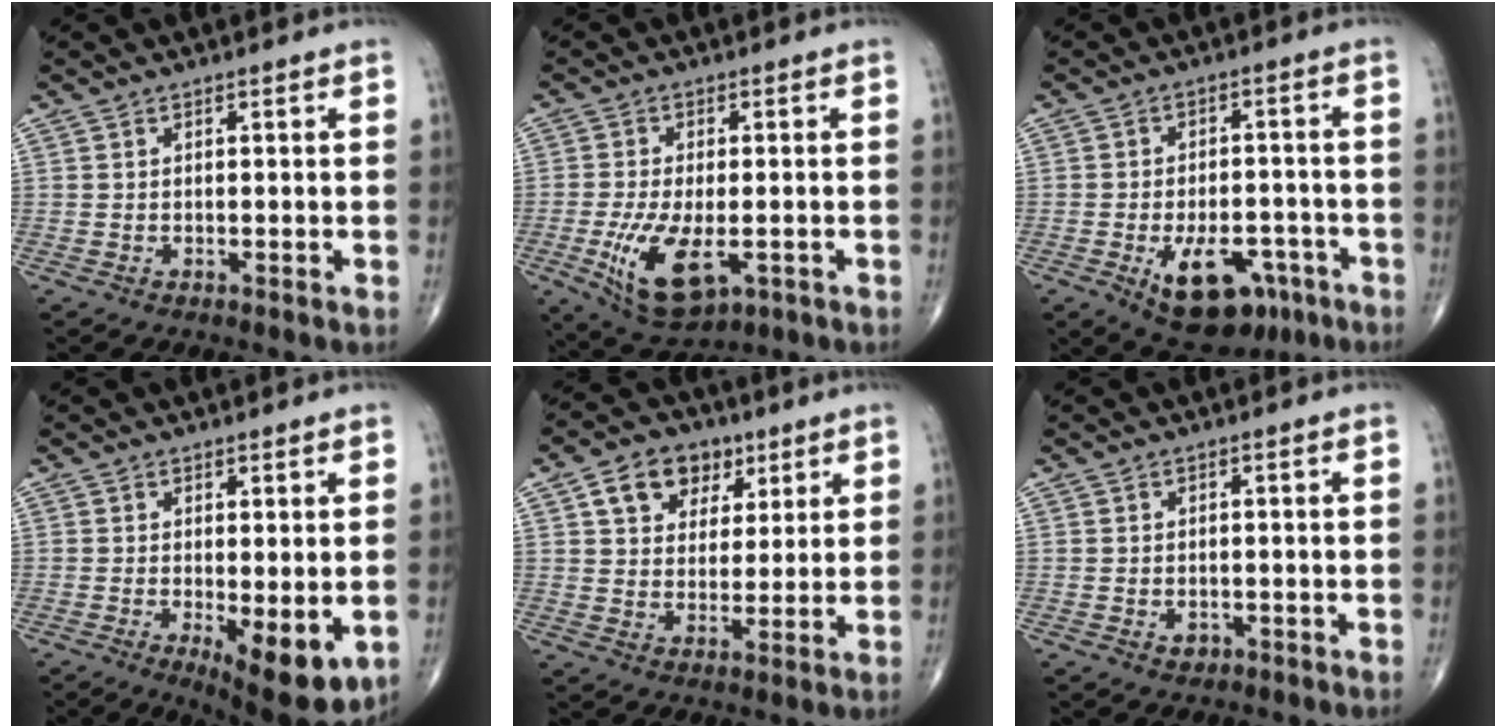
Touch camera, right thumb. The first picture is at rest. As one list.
[{"total": 11.6, "force": [-3.3, 5.6, 9.6], "torque": [-0.177, -0.012, -0.044]}, {"total": 13.5, "force": [-6.2, 7.4, 9.4], "torque": [-0.116, 0.024, -0.079]}, {"total": 9.7, "force": [-2.2, 3.5, 8.8], "torque": [-0.117, -0.024, -0.022]}, {"total": 10.6, "force": [5.0, 7.7, 5.3], "torque": [-0.050, -0.012, 0.081]}, {"total": 1.5, "force": [-0.5, 1.2, 0.8], "torque": [-0.006, 0.001, -0.004]}]